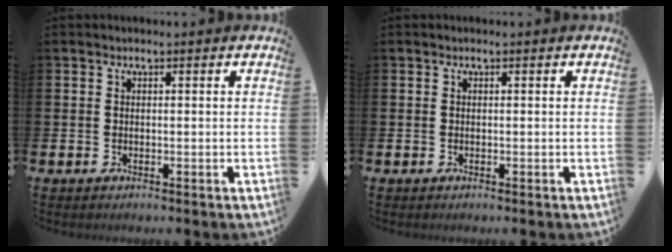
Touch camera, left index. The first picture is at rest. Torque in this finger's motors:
{"motor_torque": [0.02, 0.00, 0.00, 0.00]}